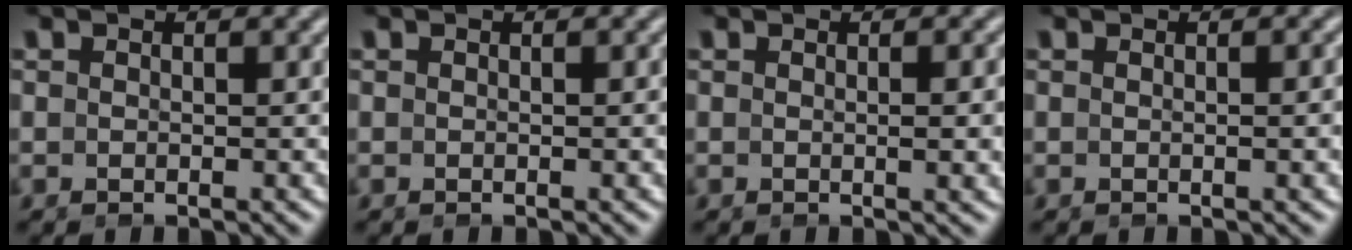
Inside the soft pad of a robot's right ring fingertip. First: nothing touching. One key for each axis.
{"total": 0.0}
{"total": 1.6, "fx": 0.2, "fy": -0.3, "fz": 1.5, "tx": -0.025, "ty": -0.002, "tz": 0.005}
{"total": 1.0, "fx": -0.1, "fy": -0.4, "fz": 0.9, "tx": -0.018, "ty": 0.001, "tz": 0.000}